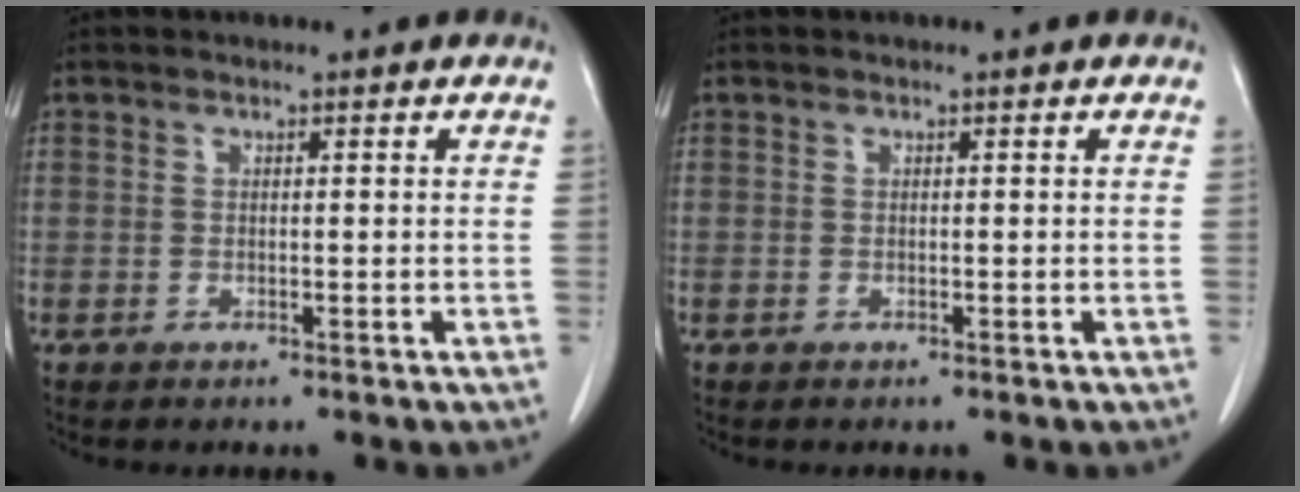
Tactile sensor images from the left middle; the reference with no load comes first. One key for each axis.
{"total": 0.0}